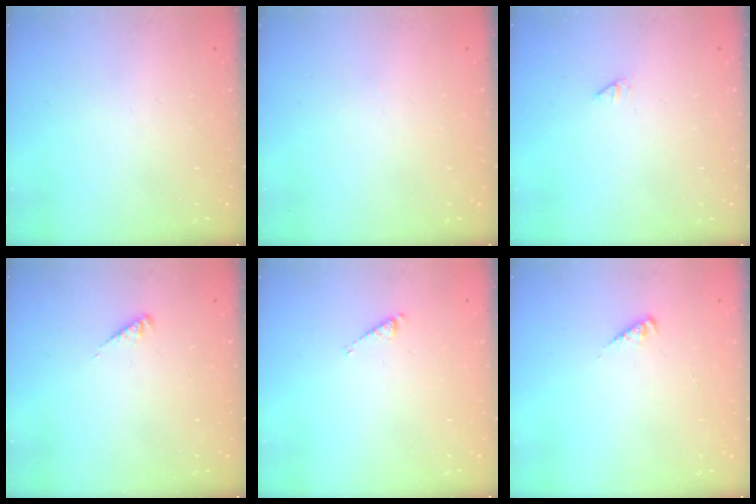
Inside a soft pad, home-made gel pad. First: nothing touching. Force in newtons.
{"total": 0.0}
{"total": 0.0}
{"total": 2.1, "press": 2.0, "slide": 0.4}
{"total": 2.7, "press": 2.7, "slide": 0.4}
{"total": 2.4, "press": 2.3, "slide": 0.5}